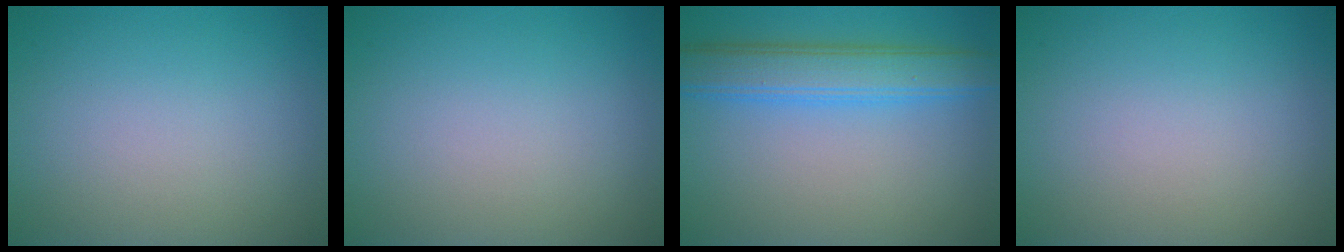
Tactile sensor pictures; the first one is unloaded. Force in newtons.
{"total": 0.0}
{"total": 5.1, "press": 5.1, "slide": 0.1}
{"total": 0.0}